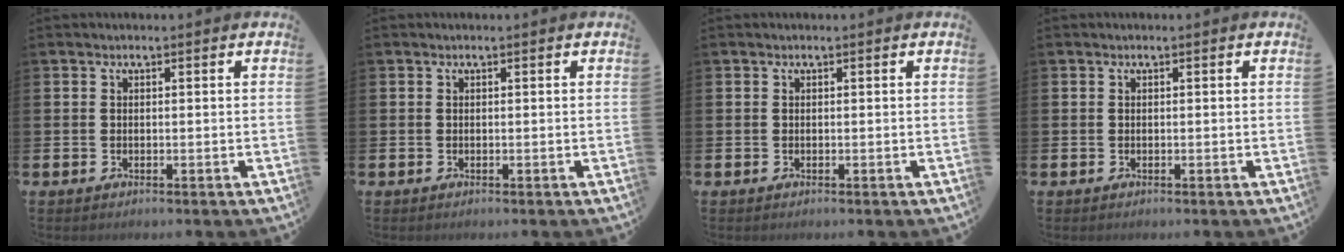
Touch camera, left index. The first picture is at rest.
{"total": 0.0}
{"total": 0.0}
{"total": 0.0}